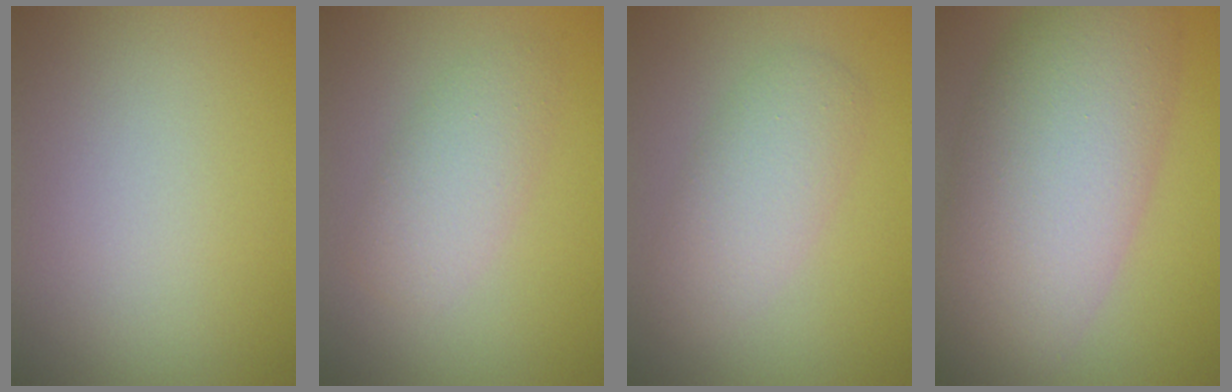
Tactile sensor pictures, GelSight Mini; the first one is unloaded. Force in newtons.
{"total": 3.1, "press": 3.1, "slide": 0.2}
{"total": 3.6, "press": 3.6, "slide": 0.2}
{"total": 11.1, "press": 11.1, "slide": 0.6}